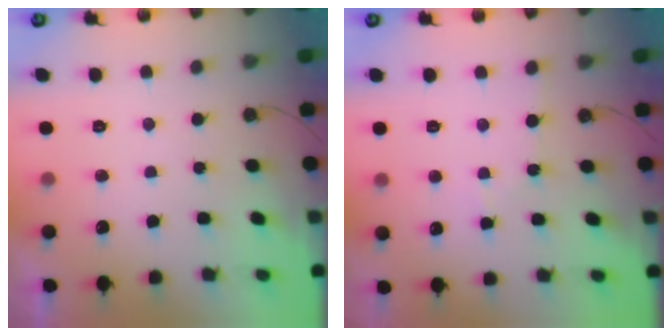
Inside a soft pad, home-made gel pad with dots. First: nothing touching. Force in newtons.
{"total": 2.8, "press": 2.7, "slide": 0.4}